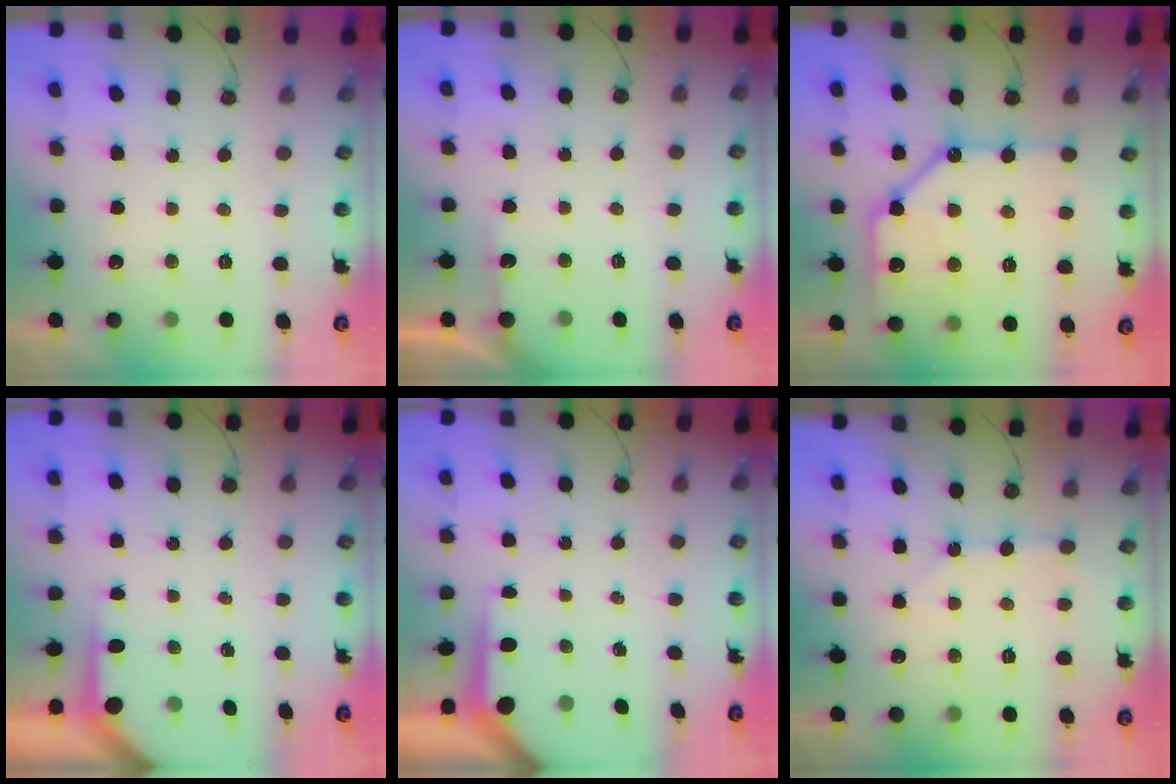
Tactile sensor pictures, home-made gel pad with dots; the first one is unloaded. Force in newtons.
{"total": 2.6, "press": 2.6, "slide": 0.4}
{"total": 19.4, "press": 19.3, "slide": 1.9}
{"total": 3.2, "press": 3.2, "slide": 0.4}
{"total": 4.6, "press": 4.6, "slide": 0.3}
{"total": 2.1, "press": 2.1, "slide": 0.3}